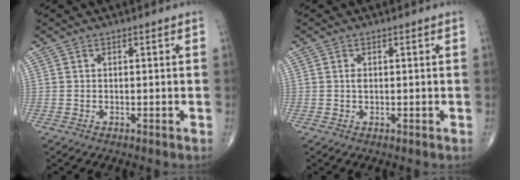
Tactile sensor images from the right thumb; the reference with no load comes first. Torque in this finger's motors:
{"motor_torque": [-0.28, 0.49, 0.13, -0.04, 0.02]}